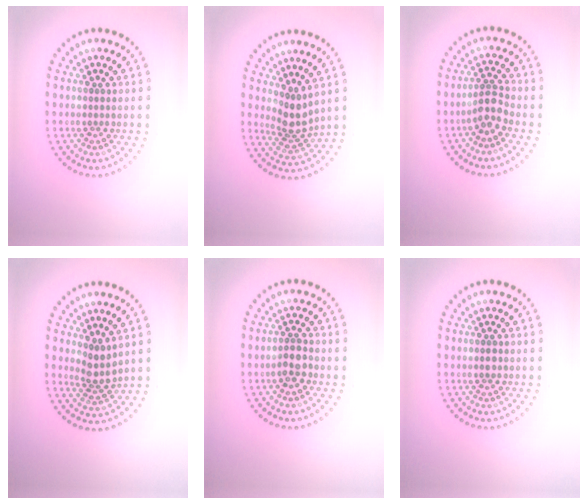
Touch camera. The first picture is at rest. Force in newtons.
{"total": 2.8, "press": 2.1, "slide": 1.8}
{"total": 2.5, "press": 2.0, "slide": 1.5}
{"total": 2.4, "press": 1.9, "slide": 1.5}
{"total": 2.0, "press": 1.9, "slide": 0.7}
{"total": 0.8, "press": 0.8, "slide": 0.1}